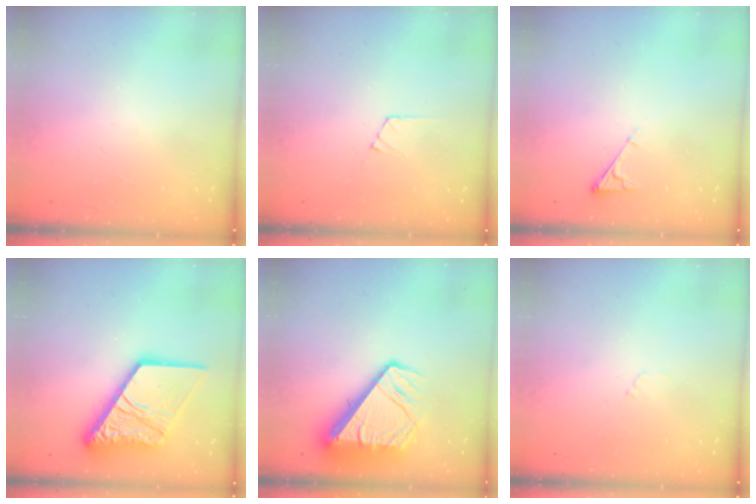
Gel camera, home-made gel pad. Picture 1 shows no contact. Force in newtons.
{"total": 3.7, "press": 3.6, "slide": 0.3}
{"total": 3.0, "press": 3.0, "slide": 0.4}
{"total": 17.5, "press": 17.4, "slide": 2.0}
{"total": 11.7, "press": 11.6, "slide": 1.2}
{"total": 2.7, "press": 2.6, "slide": 0.5}